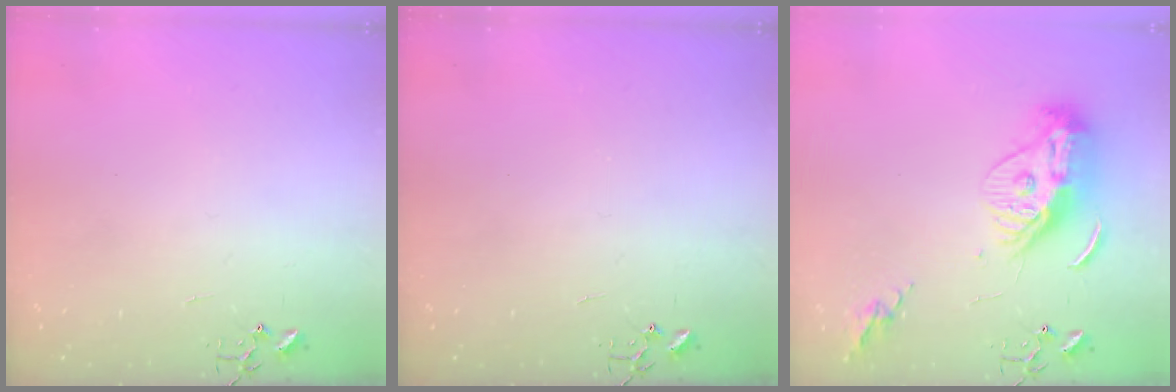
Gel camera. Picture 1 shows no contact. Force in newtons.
{"total": 0.0}
{"total": 13.5, "press": 13.4, "slide": 1.5}